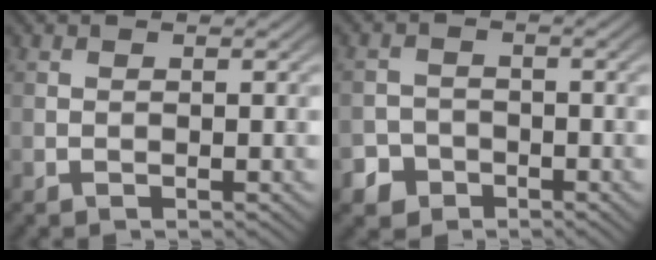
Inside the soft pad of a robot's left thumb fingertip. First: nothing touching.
{"total": 3.2, "force": [-2.1, 2.3, 0.6], "torque": [-0.003, 0.001, -0.043]}